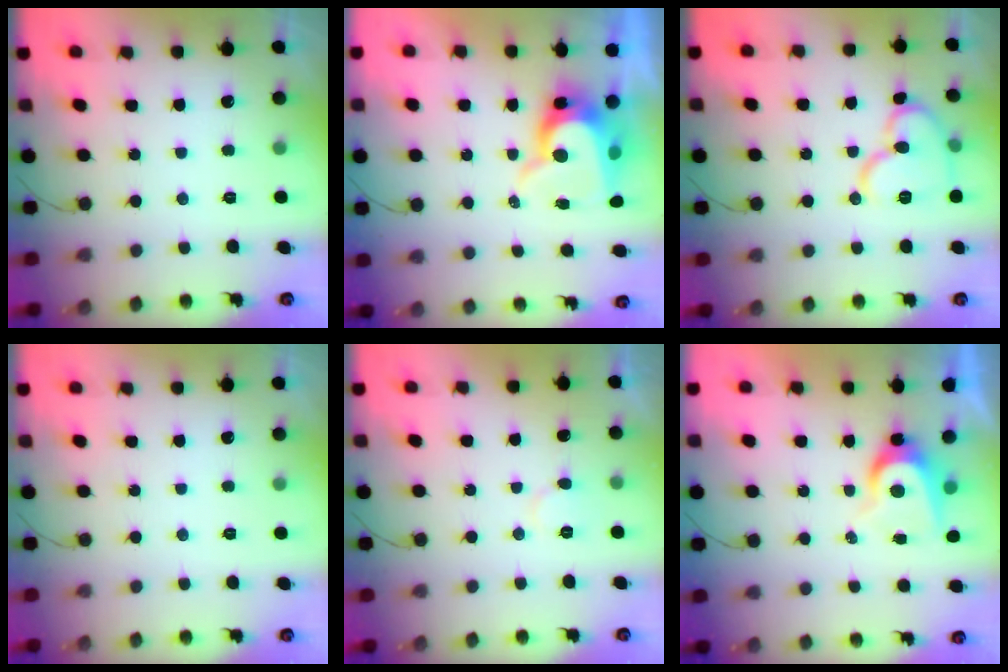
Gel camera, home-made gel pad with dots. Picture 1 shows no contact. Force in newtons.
{"total": 13.3, "press": 13.3, "slide": 0.7}
{"total": 12.8, "press": 12.8, "slide": 0.6}
{"total": 0.0}
{"total": 5.3, "press": 5.3, "slide": 0.5}
{"total": 7.0, "press": 6.9, "slide": 0.4}